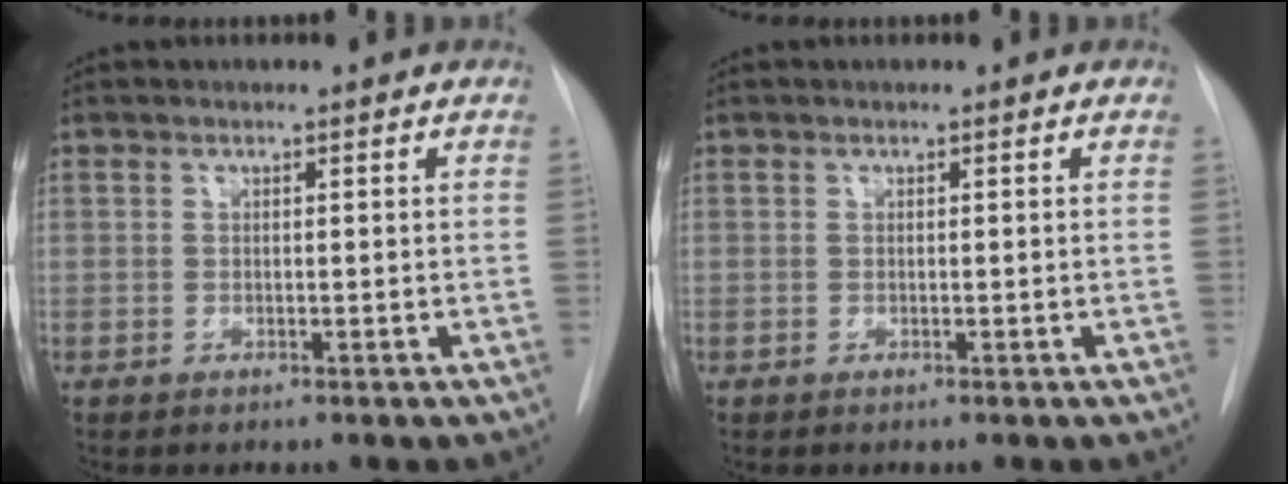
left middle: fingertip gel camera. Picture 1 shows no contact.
{"total": 0.0}